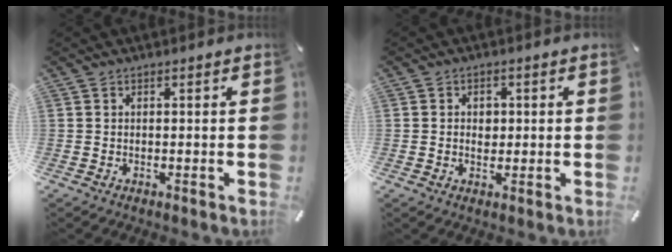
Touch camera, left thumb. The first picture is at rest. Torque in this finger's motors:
{"motor_torque": [-0.03, -0.04, 0.00, -0.01, -0.06]}